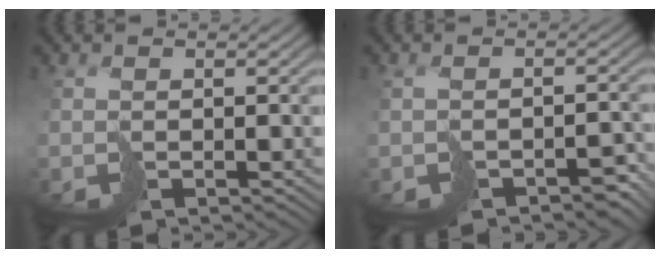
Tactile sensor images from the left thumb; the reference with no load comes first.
{"total": 3.4, "force": [-2.3, 1.7, 1.9], "torque": [-0.022, -0.007, -0.034]}